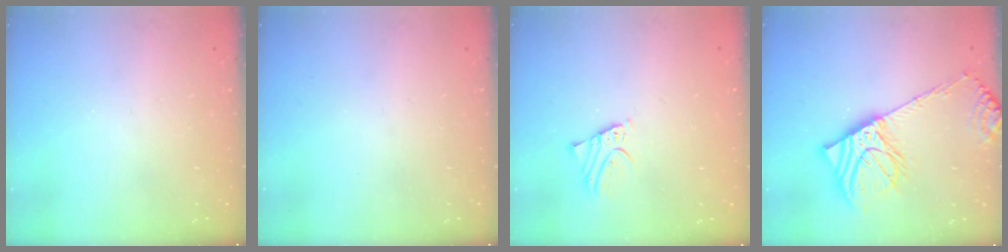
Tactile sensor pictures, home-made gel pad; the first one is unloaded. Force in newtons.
{"total": 0.0}
{"total": 2.0, "press": 2.0, "slide": 0.1}
{"total": 15.4, "press": 15.1, "slide": 2.9}